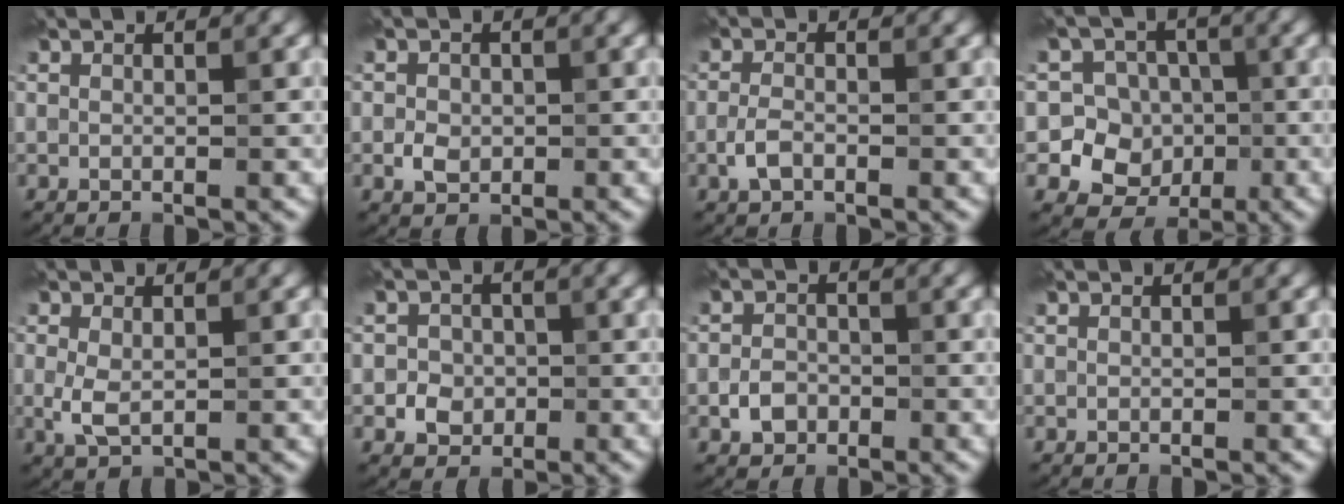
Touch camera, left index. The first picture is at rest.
{"total": 1.8, "force": [-0.3, 1.5, 0.9], "torque": [-0.014, -0.002, -0.010]}
{"total": 1.8, "force": [-0.7, 1.0, 1.4], "torque": [-0.030, 0.001, -0.019]}
{"total": 10.1, "force": [-1.3, 9.8, 2.1], "torque": [-0.057, 0.024, -0.042]}
{"total": 2.3, "force": [0.0, 1.3, 1.9], "torque": [-0.045, -0.001, 0.003]}
{"total": 2.4, "force": [-0.6, 2.1, 0.8], "torque": [0.001, -0.002, -0.017]}
{"total": 2.2, "force": [-0.9, 1.7, 1.0], "torque": [-0.015, 0.001, -0.022]}
{"total": 0.0}